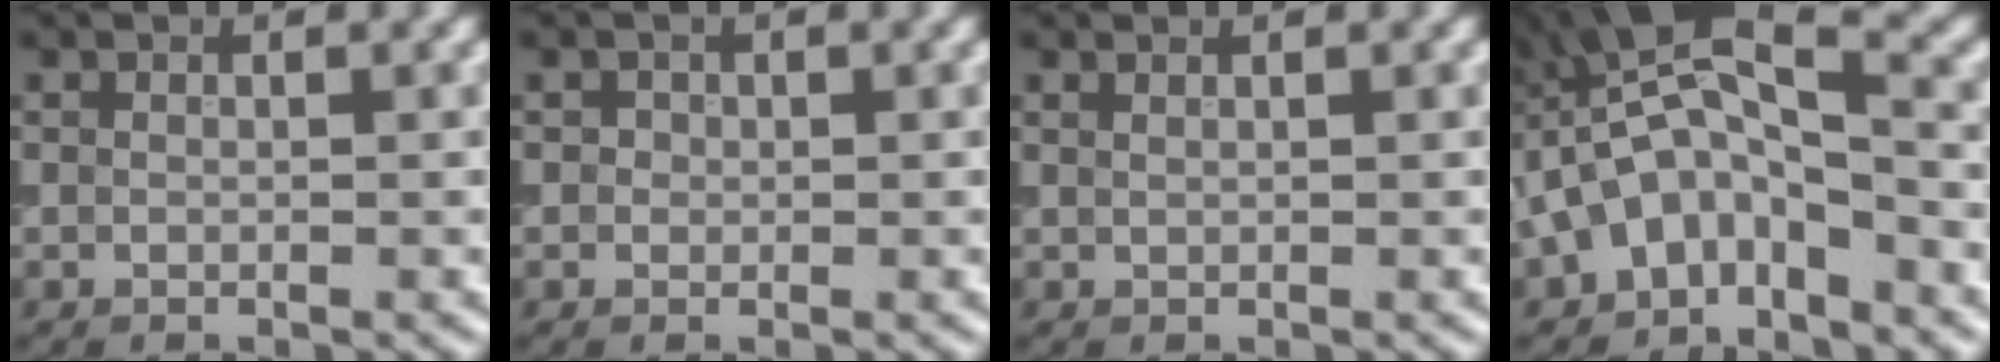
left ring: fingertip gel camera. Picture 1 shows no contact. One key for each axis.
{"total": 0.6, "fx": 0.1, "fy": 0.6, "fz": 0.1, "tx": 0.003, "ty": -0.004, "tz": -0.001}
{"total": 1.2, "fx": 0.9, "fy": 0.5, "fz": 0.6, "tx": -0.001, "ty": -0.004, "tz": 0.005}
{"total": 8.1, "fx": -1.1, "fy": 4.2, "fz": 6.8, "tx": -0.119, "ty": 0.028, "tz": -0.036}